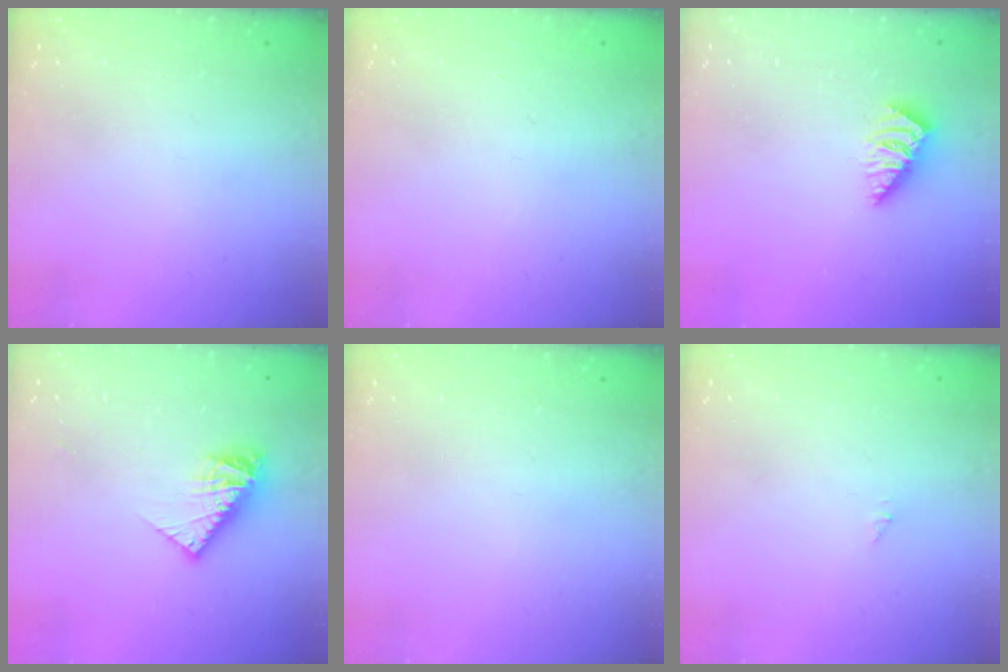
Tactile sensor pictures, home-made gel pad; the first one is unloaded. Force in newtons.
{"total": 0.0}
{"total": 1.3, "press": 1.2, "slide": 0.3}
{"total": 10.0, "press": 10.0, "slide": 0.9}
{"total": 0.0}
{"total": 0.0}